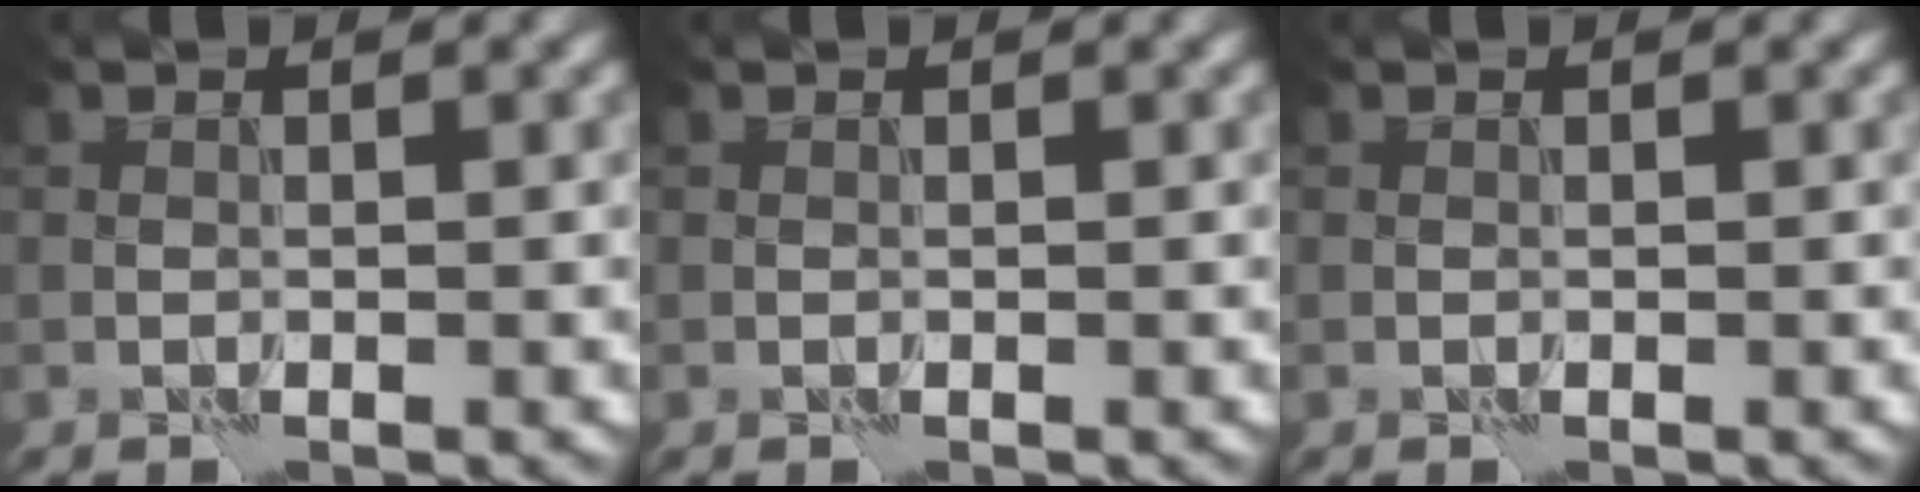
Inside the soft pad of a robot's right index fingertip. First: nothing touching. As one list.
[{"total": 0.0}, {"total": 0.0}]